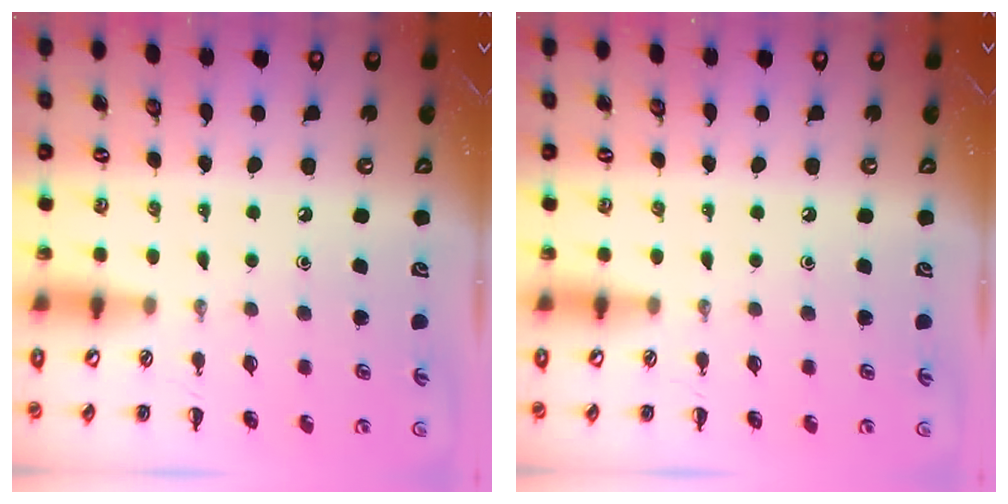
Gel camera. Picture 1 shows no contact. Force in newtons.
{"total": 0.0}